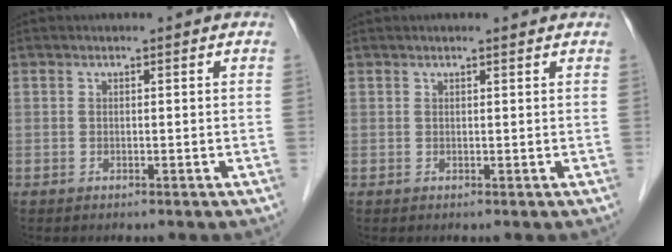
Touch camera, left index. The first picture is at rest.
{"total": 1.4, "force": [1.3, -0.1, 0.6], "torque": [-0.011, 0.009, 0.022]}